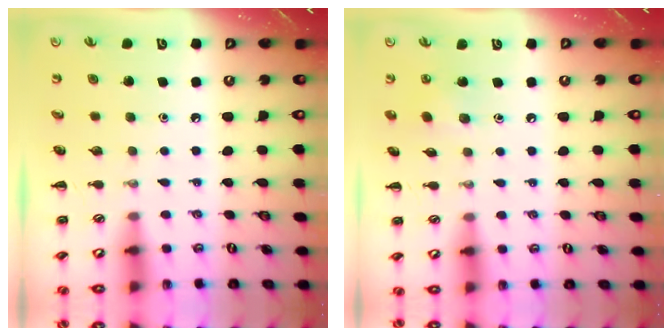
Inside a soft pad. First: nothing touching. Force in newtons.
{"total": 6.7, "press": 6.6, "slide": 1.4}